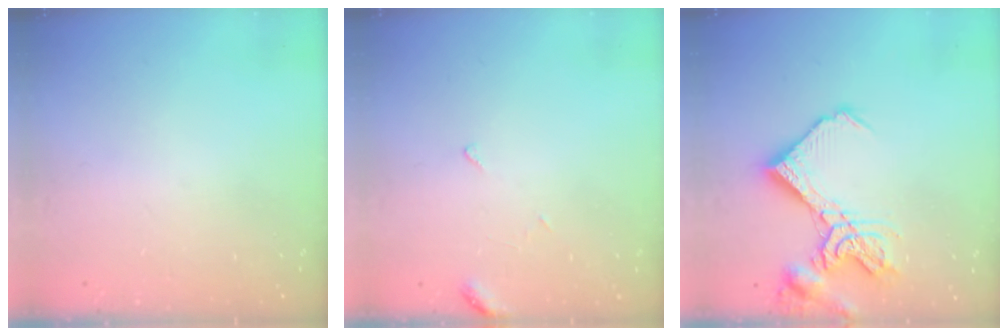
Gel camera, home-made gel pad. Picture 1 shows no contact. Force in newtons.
{"total": 5.4, "press": 5.4, "slide": 0.5}
{"total": 15.7, "press": 15.6, "slide": 1.8}